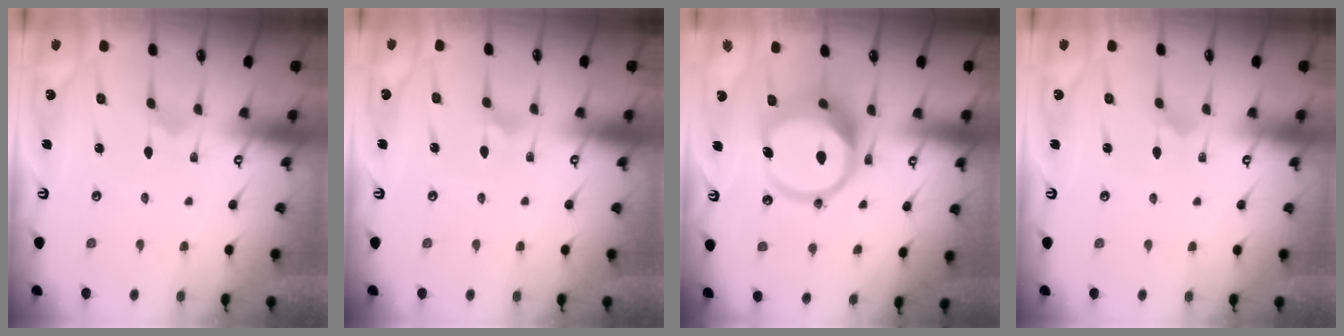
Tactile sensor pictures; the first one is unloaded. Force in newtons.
{"total": 2.4, "press": 2.4, "slide": 0.2}
{"total": 14.8, "press": 14.6, "slide": 2.0}
{"total": 1.7, "press": 1.7, "slide": 0.2}